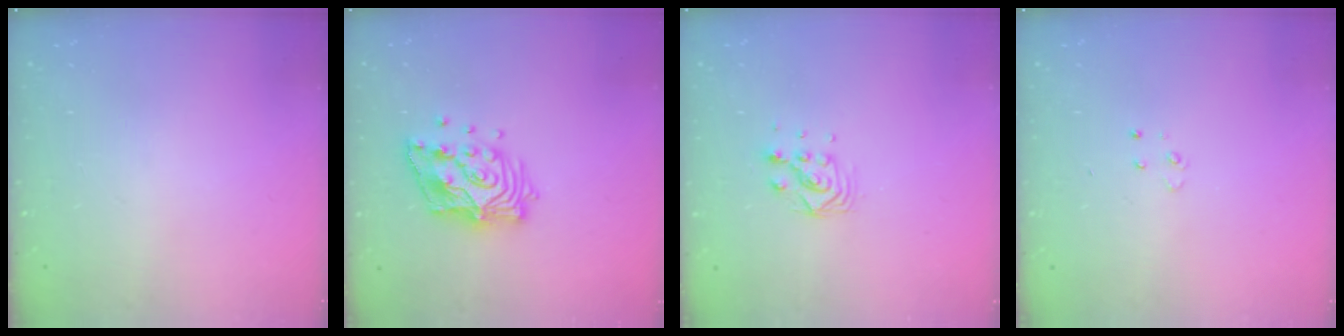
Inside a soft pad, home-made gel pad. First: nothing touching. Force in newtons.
{"total": 13.9, "press": 13.8, "slide": 1.5}
{"total": 6.8, "press": 6.8, "slide": 0.4}
{"total": 3.5, "press": 3.4, "slide": 0.4}